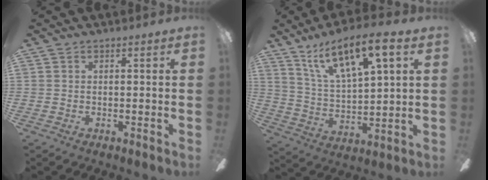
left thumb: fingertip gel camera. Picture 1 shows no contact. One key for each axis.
{"total": 15.0, "fx": 10.1, "fy": 4.4, "fz": 10.1, "tx": -0.192, "ty": -0.046, "tz": 0.173}